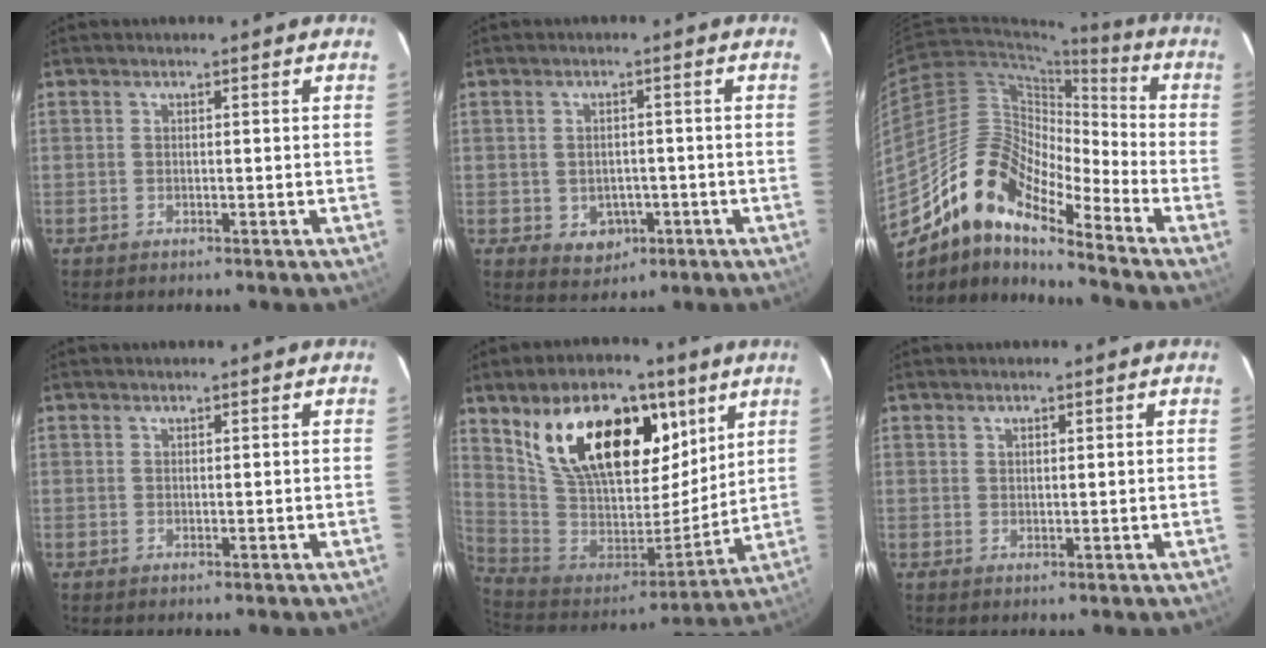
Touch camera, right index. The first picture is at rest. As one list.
[{"total": 5.1, "force": [-1.5, 4.4, 2.1], "torque": [-0.048, 0.006, -0.004]}, {"total": 15.2, "force": [-11.6, 4.1, 8.8], "torque": [-0.143, 0.004, -0.236]}, {"total": 0.0}, {"total": 25.0, "force": [12.4, 13.4, 17.0], "torque": [-0.329, 0.036, 0.231]}, {"total": 1.2, "force": [0.9, 0.6, 0.5], "torque": [-0.005, 0.002, 0.015]}]